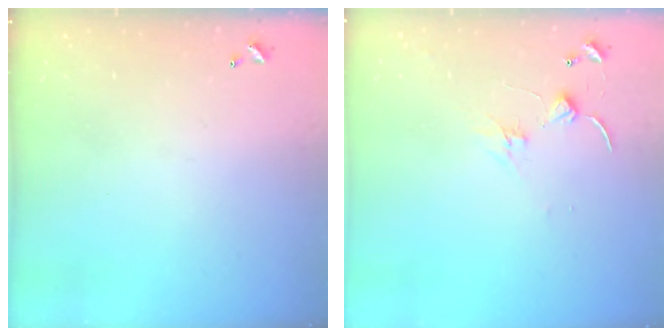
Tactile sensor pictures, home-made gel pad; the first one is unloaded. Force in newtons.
{"total": 0.6, "press": 0.5, "slide": 0.3}